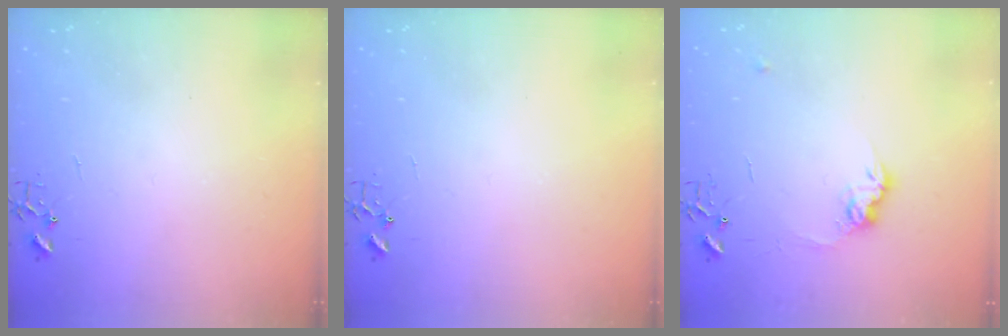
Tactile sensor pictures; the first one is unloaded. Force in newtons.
{"total": 0.0}
{"total": 9.4, "press": 9.3, "slide": 0.5}